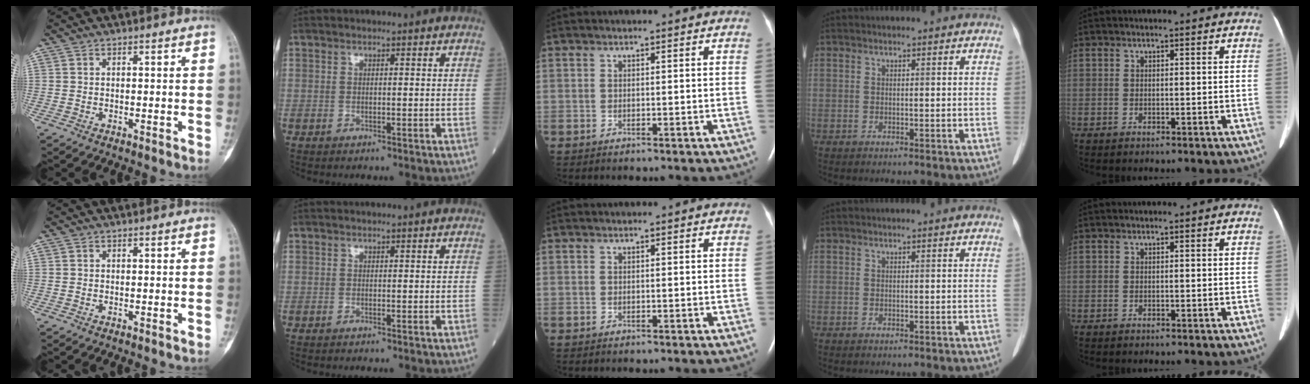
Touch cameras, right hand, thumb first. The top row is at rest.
{}